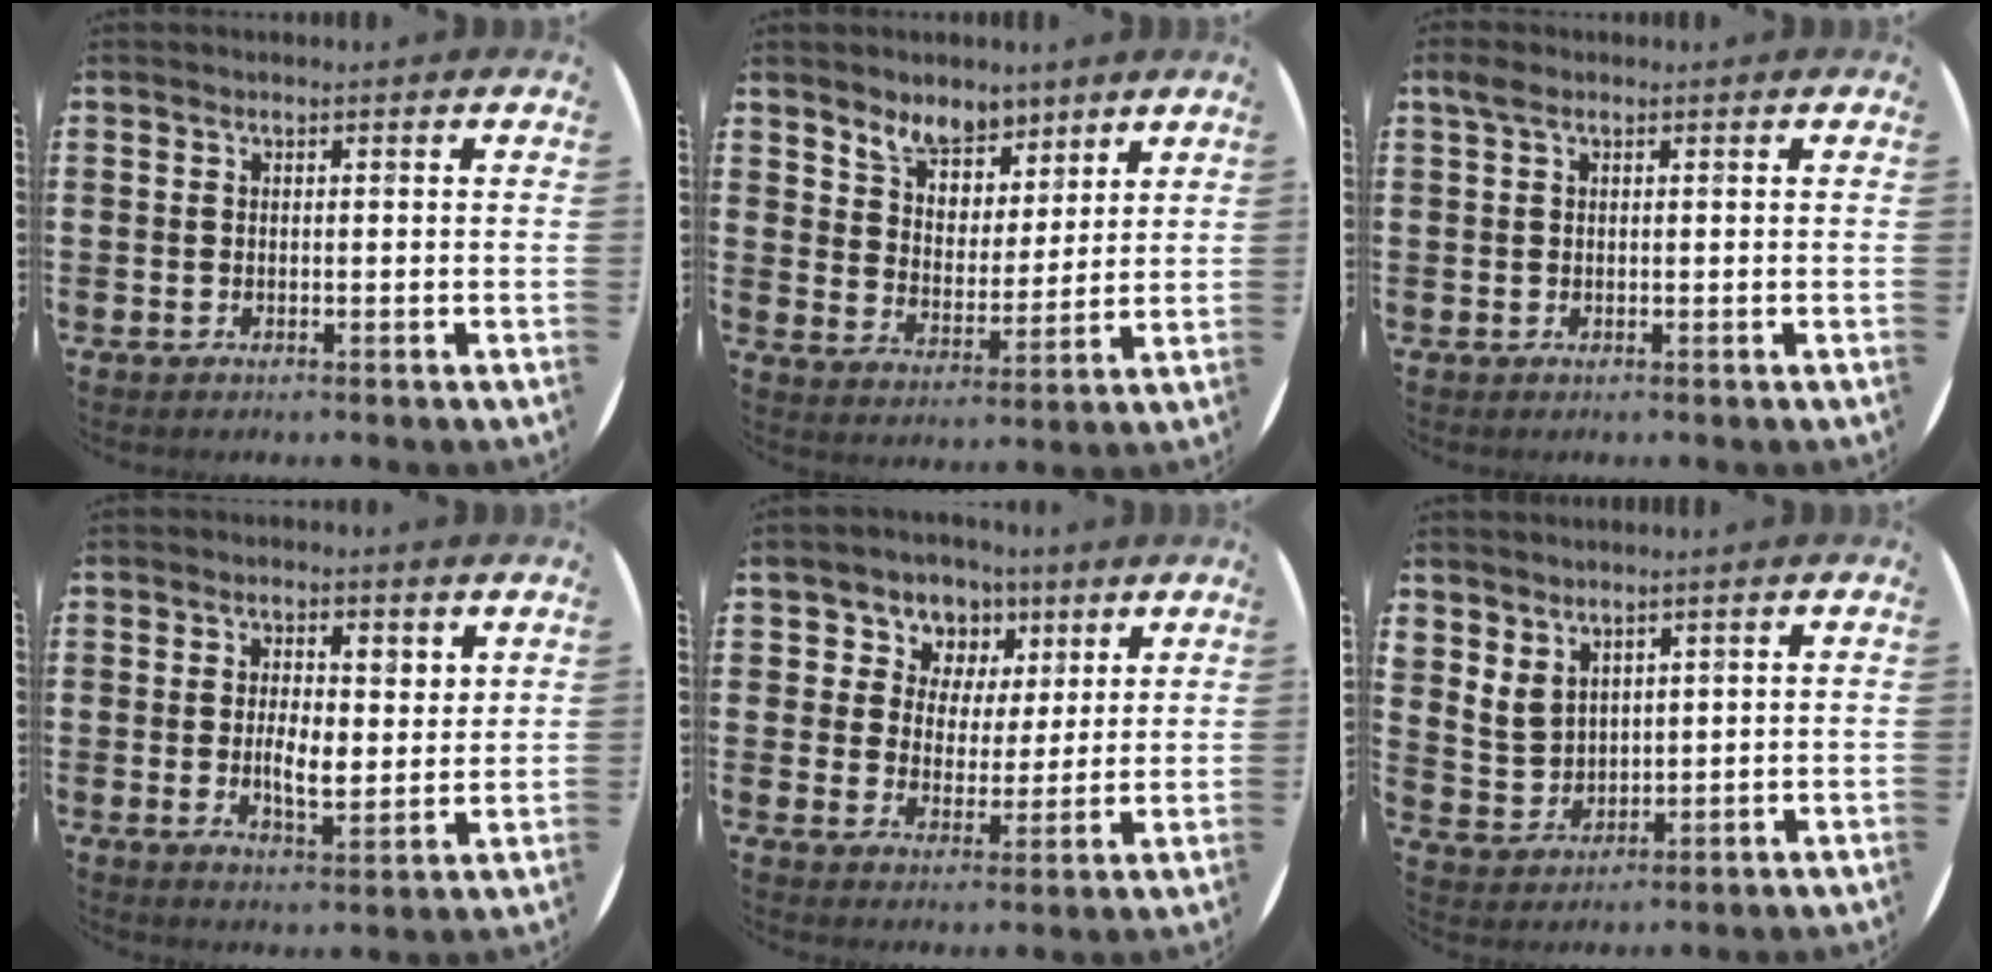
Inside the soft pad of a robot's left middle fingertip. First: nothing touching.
{"total": 6.4, "force": [5.5, 3.1, 0.9], "torque": [-0.036, -0.018, 0.103]}
{"total": 1.2, "force": [0.6, 0.7, 0.9], "torque": [-0.020, 0.007, 0.009]}
{"total": 4.4, "force": [1.1, 2.0, 3.8], "torque": [-0.059, 0.000, 0.014]}
{"total": 5.8, "force": [3.6, 4.6, 0.4], "torque": [-0.041, -0.018, 0.059]}
{"total": 3.7, "force": [3.0, 2.0, 0.4], "torque": [-0.017, -0.005, 0.059]}